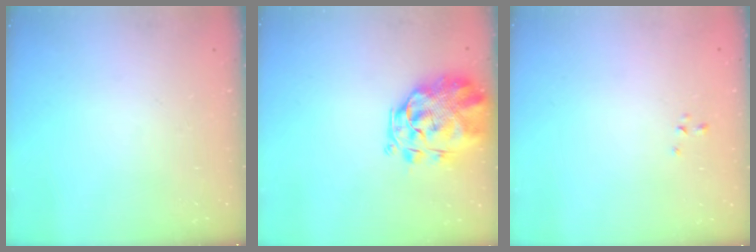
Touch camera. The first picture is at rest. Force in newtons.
{"total": 3.5, "press": 3.1, "slide": 1.6}
{"total": 0.6, "press": 0.3, "slide": 0.5}